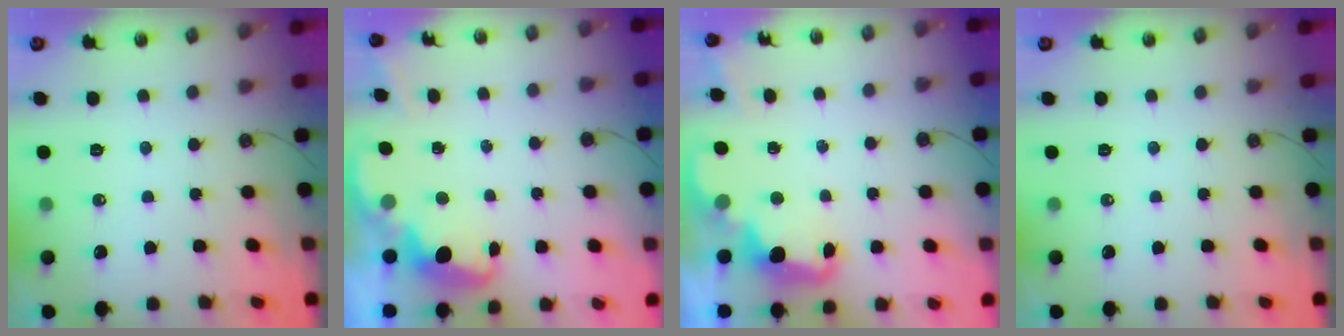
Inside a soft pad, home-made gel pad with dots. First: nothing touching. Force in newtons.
{"total": 2.7, "press": 2.6, "slide": 0.7}
{"total": 3.2, "press": 3.1, "slide": 0.7}
{"total": 0.0}